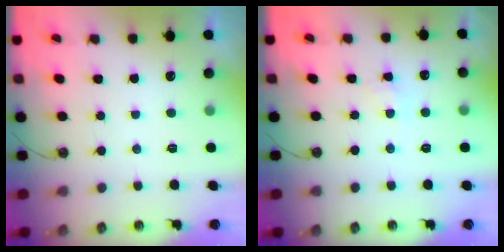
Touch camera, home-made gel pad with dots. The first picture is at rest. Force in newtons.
{"total": 4.2, "press": 4.1, "slide": 0.6}